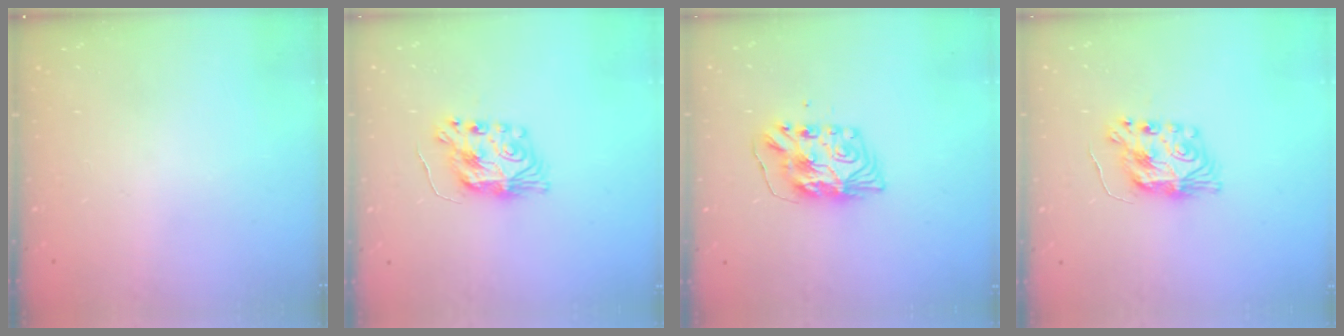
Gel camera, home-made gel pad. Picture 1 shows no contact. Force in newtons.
{"total": 8.6, "press": 8.6, "slide": 0.5}
{"total": 9.0, "press": 8.9, "slide": 0.7}
{"total": 8.6, "press": 8.6, "slide": 0.5}